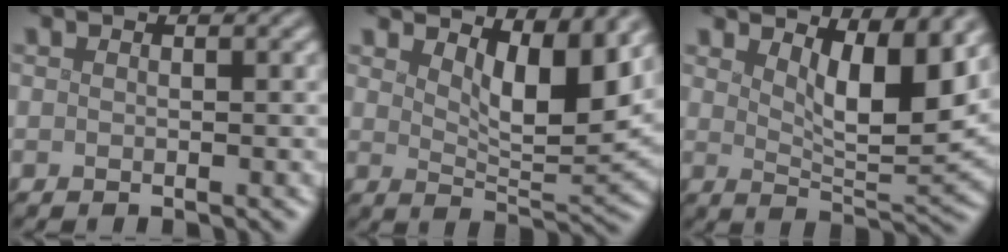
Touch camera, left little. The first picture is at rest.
{"total": 5.9, "force": [3.3, 1.8, 4.5], "torque": [-0.070, -0.014, 0.052]}
{"total": 6.5, "force": [3.3, 1.8, 5.3], "torque": [-0.078, -0.014, 0.055]}